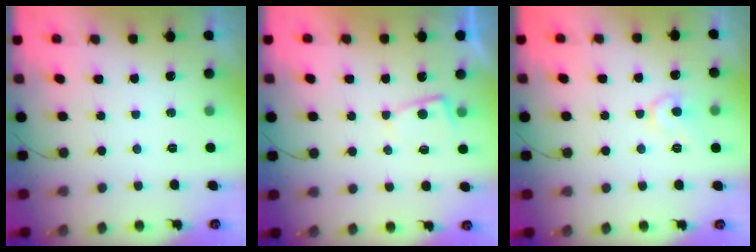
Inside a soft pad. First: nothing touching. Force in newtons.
{"total": 3.6, "press": 3.6, "slide": 0.4}
{"total": 8.2, "press": 8.1, "slide": 0.8}